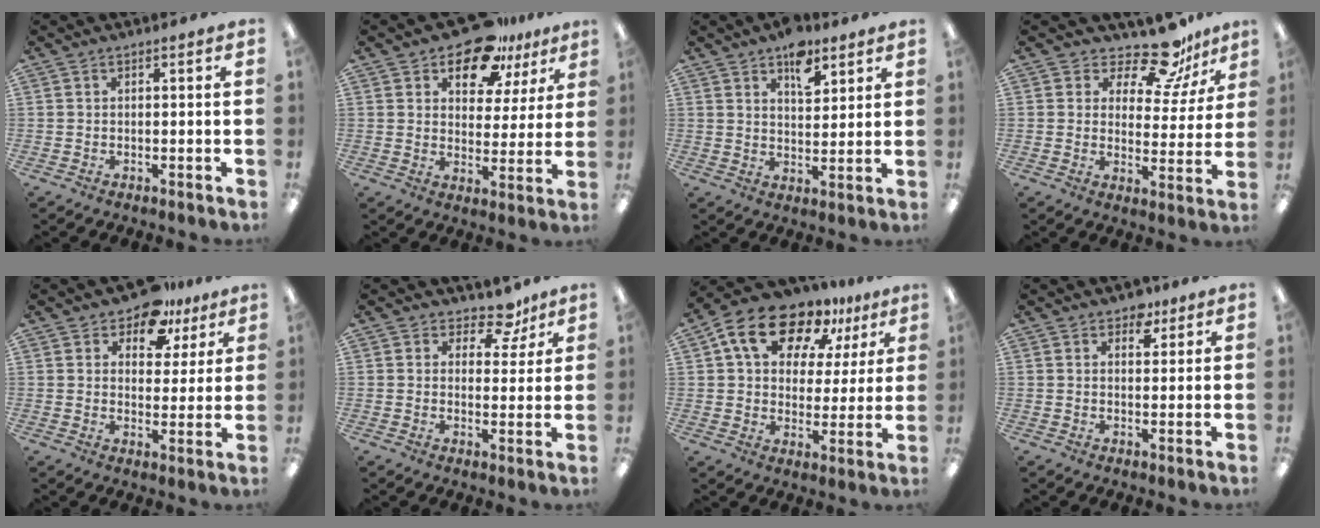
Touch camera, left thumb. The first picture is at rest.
{"total": 13.7, "force": [10.3, 7.0, 5.8], "torque": [-0.090, -0.061, 0.187]}
{"total": 8.5, "force": [5.5, 4.5, 4.7], "torque": [-0.050, -0.028, 0.091]}
{"total": 13.6, "force": [10.9, 5.5, 6.1], "torque": [-0.097, -0.070, 0.192]}
{"total": 9.8, "force": [7.6, 5.4, 3.2], "torque": [-0.048, -0.045, 0.137]}
{"total": 6.7, "force": [4.9, 3.8, 2.6], "torque": [-0.036, -0.028, 0.086]}
{"total": 15.9, "force": [10.0, 9.6, 7.8], "torque": [-0.132, -0.053, 0.180]}
{"total": 4.2, "force": [2.9, 2.7, 1.5], "torque": [0.003, -0.014, 0.046]}